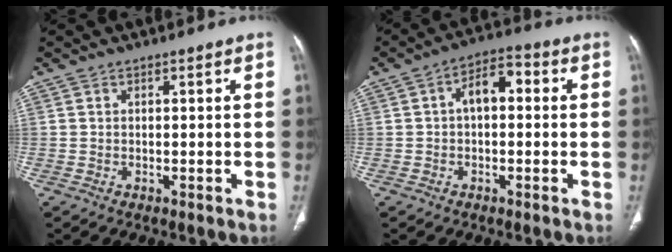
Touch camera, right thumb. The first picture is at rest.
{"total": 6.5, "force": [0.5, 3.8, 5.2], "torque": [-0.068, 0.027, -0.004]}